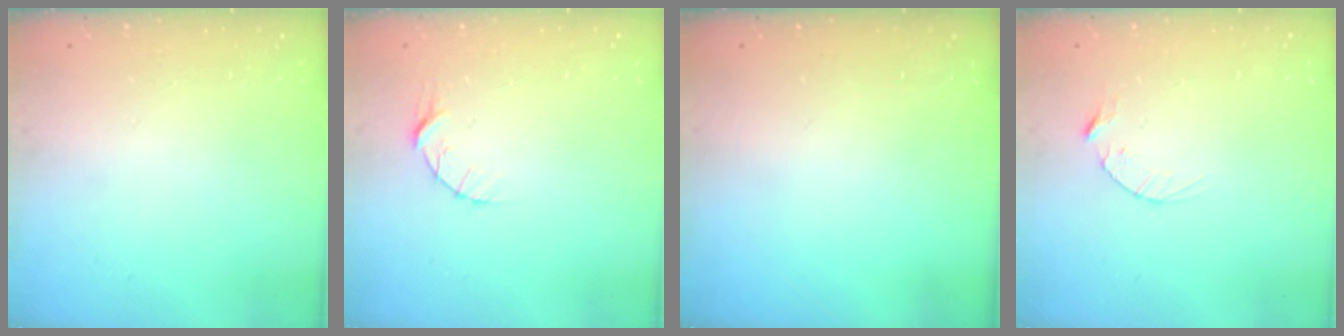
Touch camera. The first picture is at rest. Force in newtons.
{"total": 5.0, "press": 4.9, "slide": 0.7}
{"total": 0.0}
{"total": 2.8, "press": 2.8, "slide": 0.4}